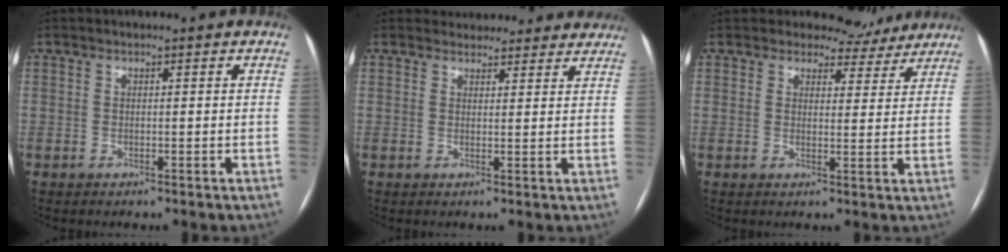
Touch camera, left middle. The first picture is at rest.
{"total": 12.8, "force": [11.9, 4.6, 1.3], "torque": [0.010, 0.014, 0.125]}
{"total": 6.5, "force": [5.9, 2.8, 0.0], "torque": [0.013, -0.006, 0.056]}